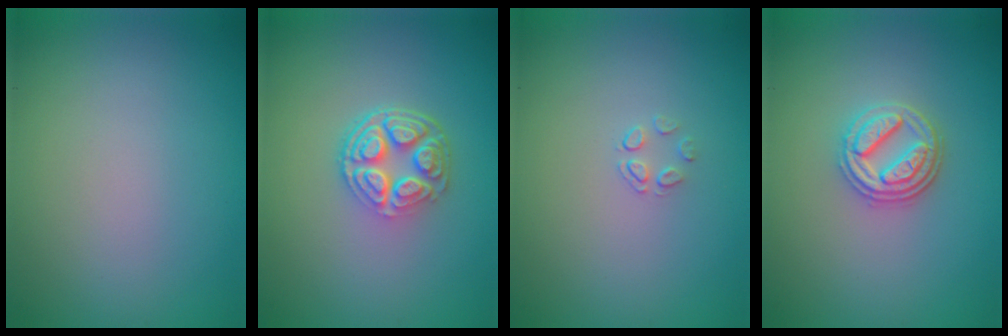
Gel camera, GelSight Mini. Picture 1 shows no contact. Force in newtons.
{"total": 5.0, "press": 3.7, "slide": 3.4}
{"total": 1.1, "press": 0.5, "slide": 1.0}
{"total": 3.5, "press": 3.0, "slide": 1.8}